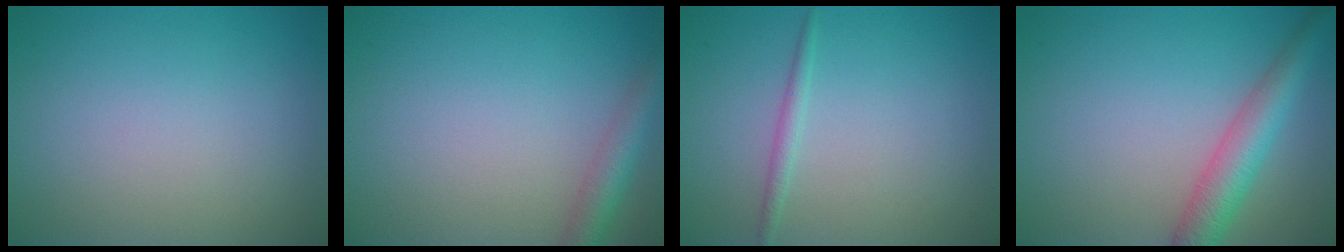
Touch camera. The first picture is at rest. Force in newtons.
{"total": 3.0, "press": 3.0, "slide": 0.2}
{"total": 1.1, "press": 1.1, "slide": 0.0}
{"total": 4.3, "press": 4.3, "slide": 0.1}